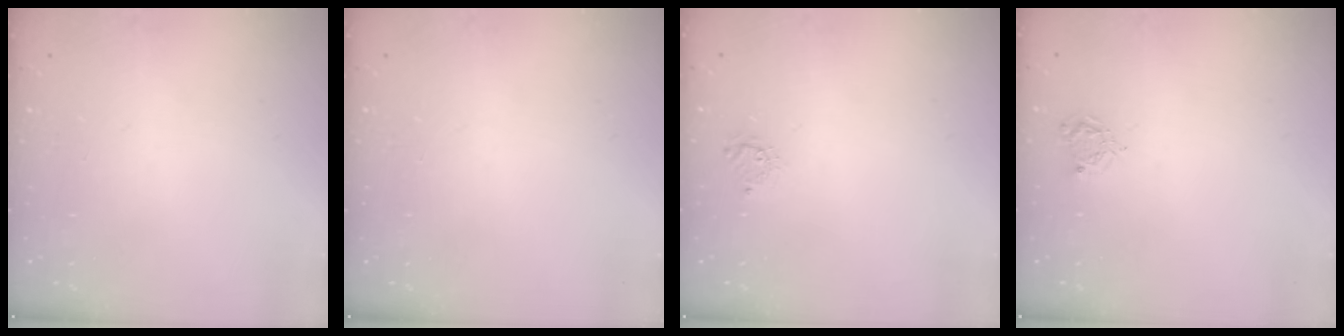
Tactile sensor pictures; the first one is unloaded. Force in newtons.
{"total": 0.0}
{"total": 4.1, "press": 4.1, "slide": 0.4}
{"total": 5.1, "press": 5.1, "slide": 0.2}